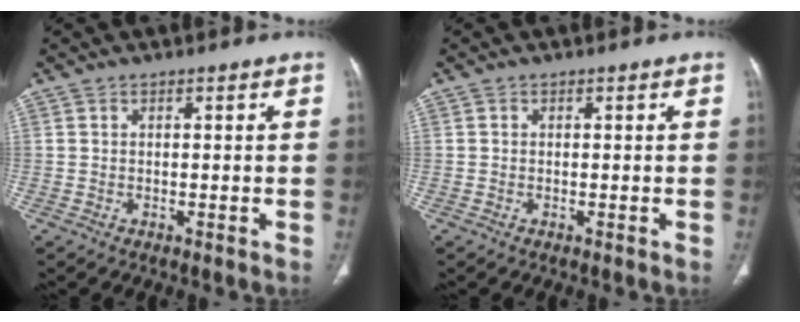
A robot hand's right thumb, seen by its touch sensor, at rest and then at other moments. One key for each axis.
{"total": 0.0}